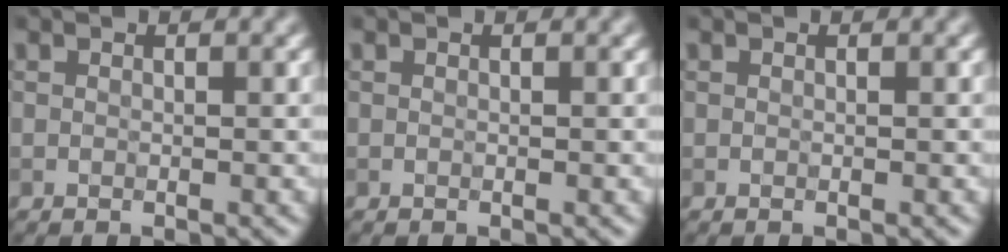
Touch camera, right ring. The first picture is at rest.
{"total": 0.0}
{"total": 0.0}